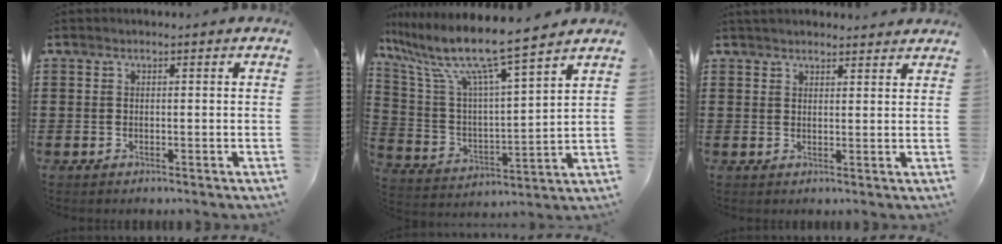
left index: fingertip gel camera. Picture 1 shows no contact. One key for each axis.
{"total": 10.7, "fx": 8.7, "fy": 0.4, "fz": 6.3, "tx": -0.156, "ty": -0.058, "tz": 0.141}
{"total": 2.3, "fx": 2.2, "fy": 0.3, "fz": 0.2, "tx": -0.009, "ty": -0.001, "tz": 0.044}